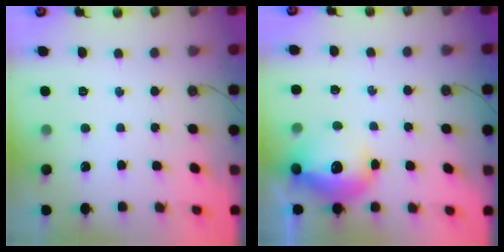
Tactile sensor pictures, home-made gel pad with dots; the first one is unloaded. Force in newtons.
{"total": 15.6, "press": 15.5, "slide": 1.4}